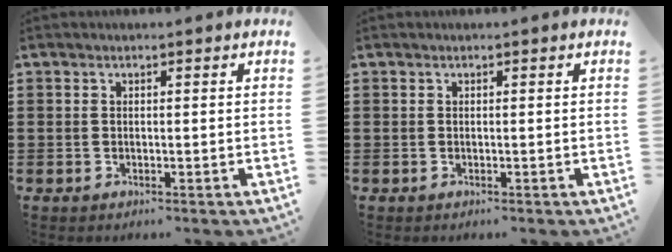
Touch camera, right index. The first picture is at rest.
{"total": 0.0}